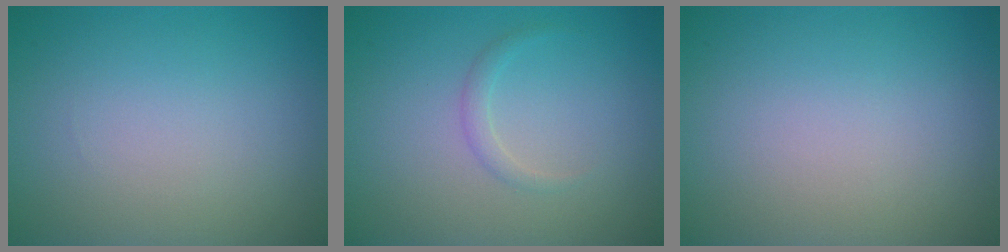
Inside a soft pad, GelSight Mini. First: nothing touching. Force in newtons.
{"total": 1.0, "press": 1.0, "slide": 0.0}
{"total": 0.0}